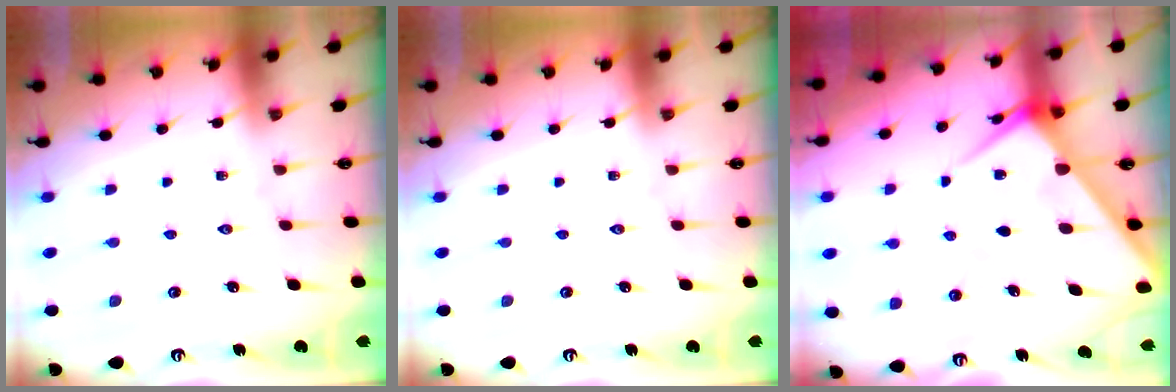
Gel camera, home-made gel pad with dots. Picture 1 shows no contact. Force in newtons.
{"total": 0.0}
{"total": 4.7, "press": 4.6, "slide": 0.5}